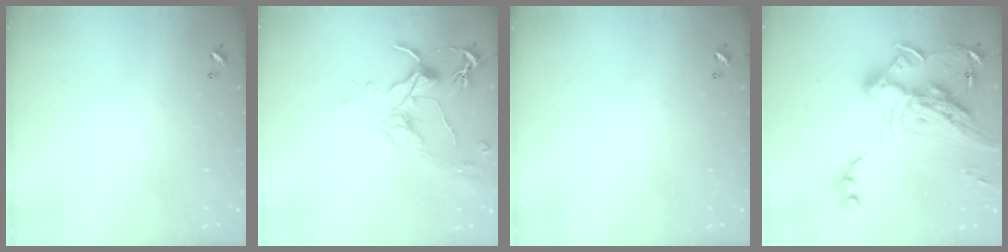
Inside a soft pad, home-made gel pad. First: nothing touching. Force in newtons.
{"total": 1.4, "press": 1.3, "slide": 0.6}
{"total": 0.0}
{"total": 27.0, "press": 26.9, "slide": 2.5}